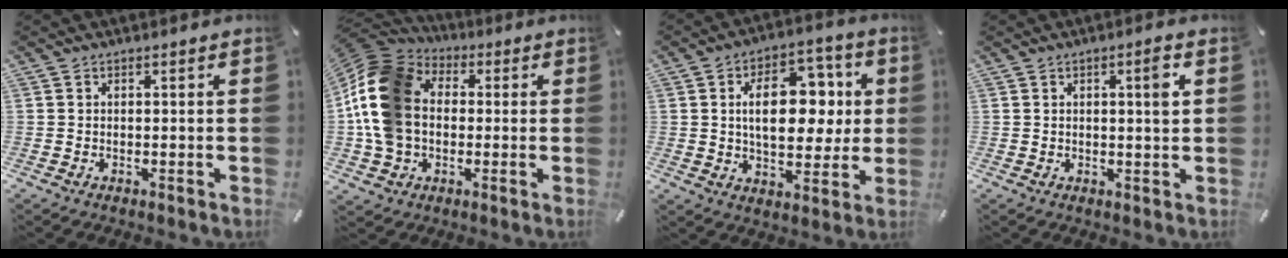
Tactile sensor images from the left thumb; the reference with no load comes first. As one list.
[{"total": 17.4, "force": [0.1, 14.1, 10.2], "torque": [-0.237, 0.018, -0.001]}, {"total": 16.1, "force": [2.9, 10.3, 12.0], "torque": [-0.164, 0.003, 0.048]}, {"total": 3.8, "force": [1.1, 0.6, 3.6], "torque": [-0.048, -0.007, 0.009]}]